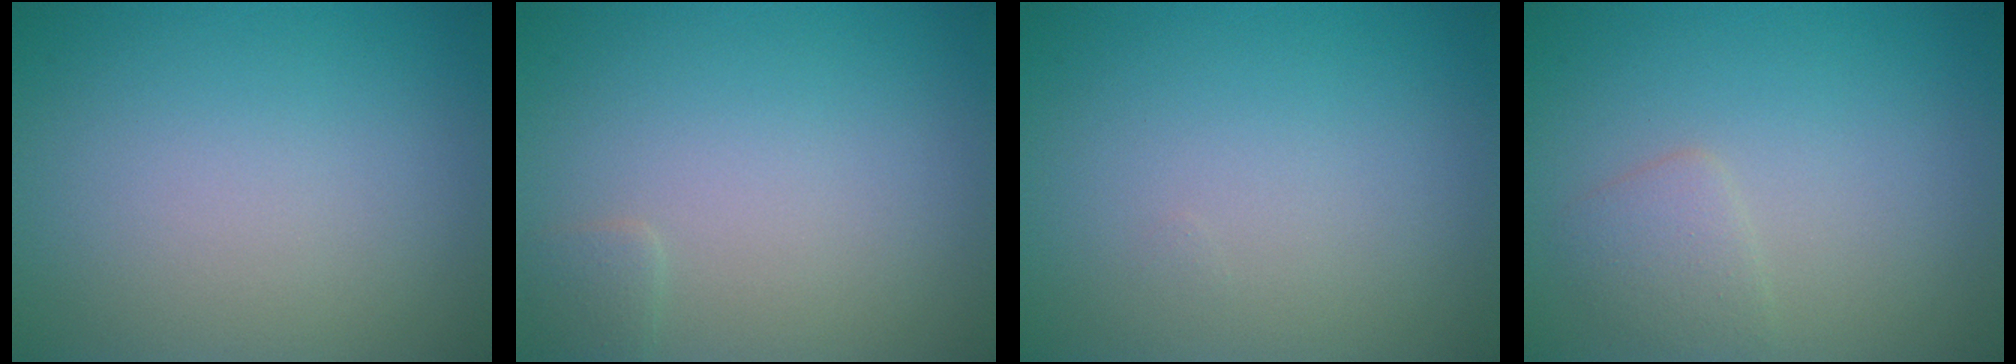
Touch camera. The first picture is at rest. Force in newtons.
{"total": 0.8, "press": 0.8, "slide": 0.1}
{"total": 0.0}
{"total": 1.7, "press": 1.7, "slide": 0.0}